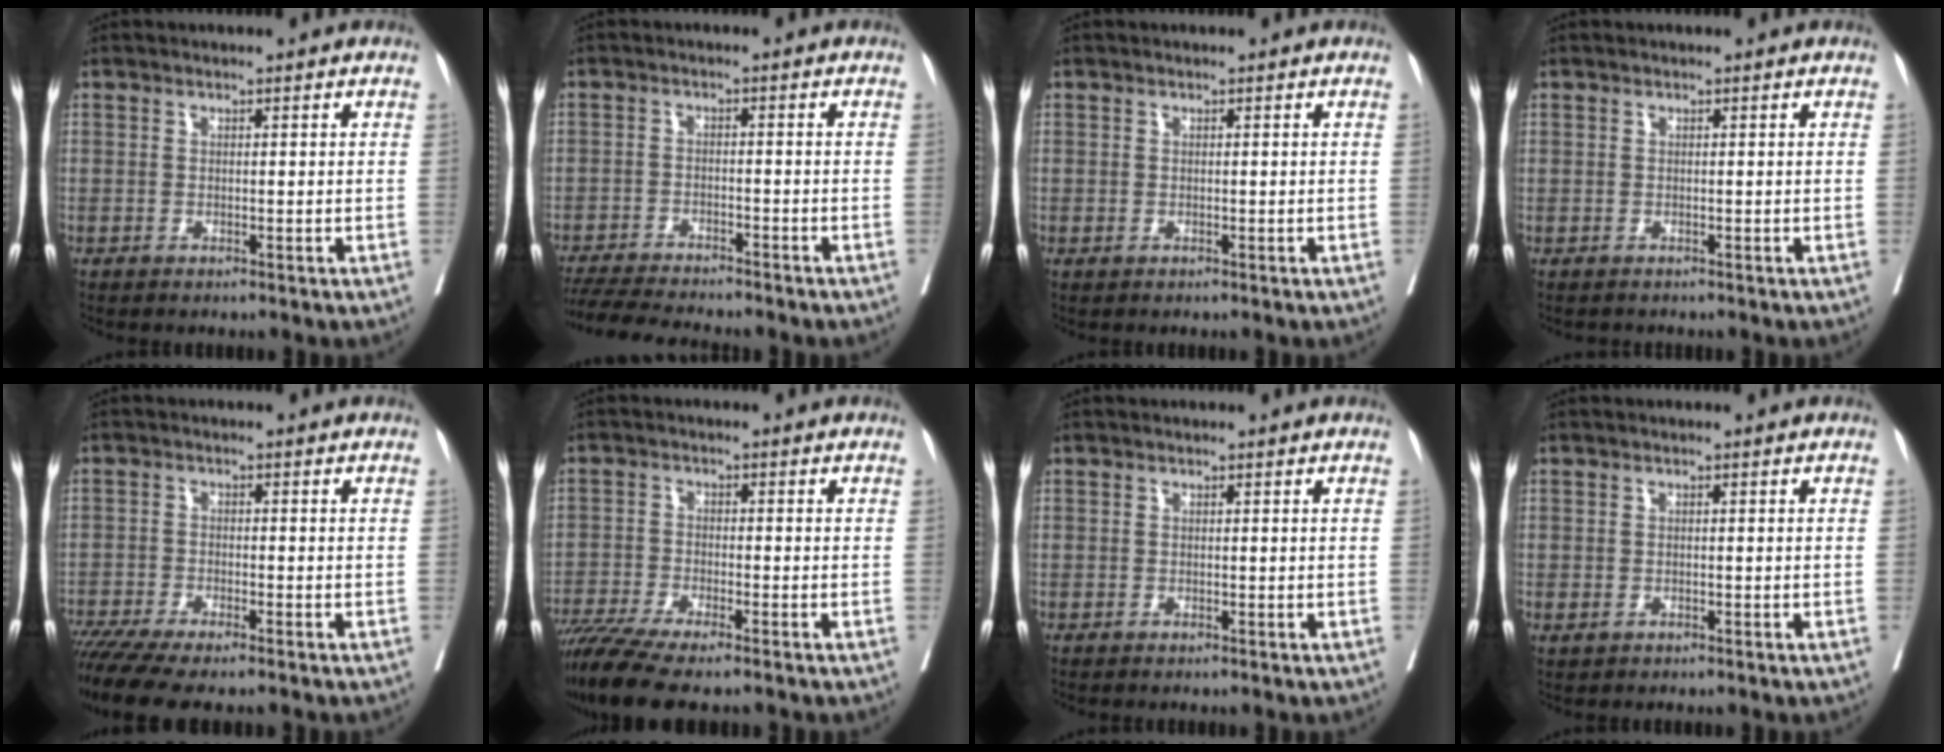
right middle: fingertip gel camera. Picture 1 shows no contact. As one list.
[{"total": 10.4, "force": [-9.5, 0.5, 4.2], "torque": [-0.063, -0.016, -0.145]}, {"total": 0.0}, {"total": 0.6, "force": [-0.2, 0.5, -0.1], "torque": [-0.001, 0.004, -0.005]}, {"total": 9.8, "force": [-8.1, 0.8, 5.5], "torque": [-0.088, -0.017, -0.132]}, {"total": 10.0, "force": [-8.2, 0.5, 5.8], "torque": [-0.096, -0.022, -0.137]}, {"total": 0.0}, {"total": 0.8, "force": [-0.2, 0.6, 0.5], "torque": [-0.010, 0.000, 0.004]}]